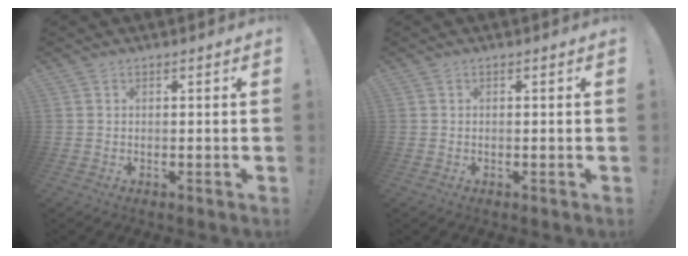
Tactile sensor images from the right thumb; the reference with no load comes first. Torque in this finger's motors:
{"motor_torque": [-0.03, -0.01, -0.03, 0.01, -0.08]}